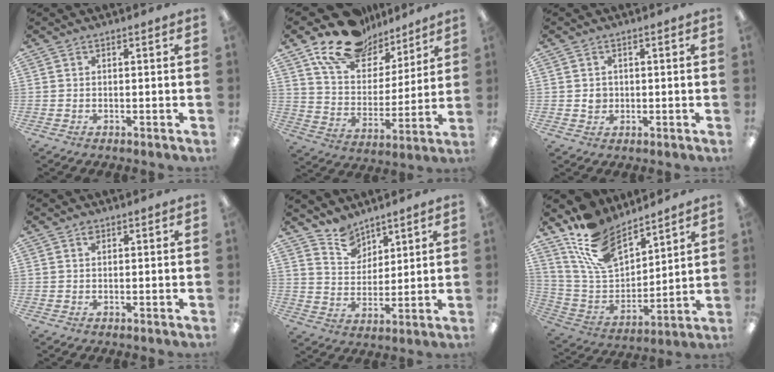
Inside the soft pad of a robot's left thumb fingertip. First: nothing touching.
{"total": 18.7, "force": [13.5, 10.3, 7.7], "torque": [-0.139, -0.080, 0.244]}
{"total": 2.3, "force": [0.4, 2.1, 0.8], "torque": [-0.009, 0.002, 0.004]}
{"total": 1.2, "force": [0.7, 0.7, 0.6], "torque": [-0.007, -0.001, 0.011]}
{"total": 8.5, "force": [6.9, 4.8, 0.7], "torque": [-0.016, -0.048, 0.132]}
{"total": 17.3, "force": [12.7, 8.4, 8.2], "torque": [-0.177, -0.064, 0.240]}